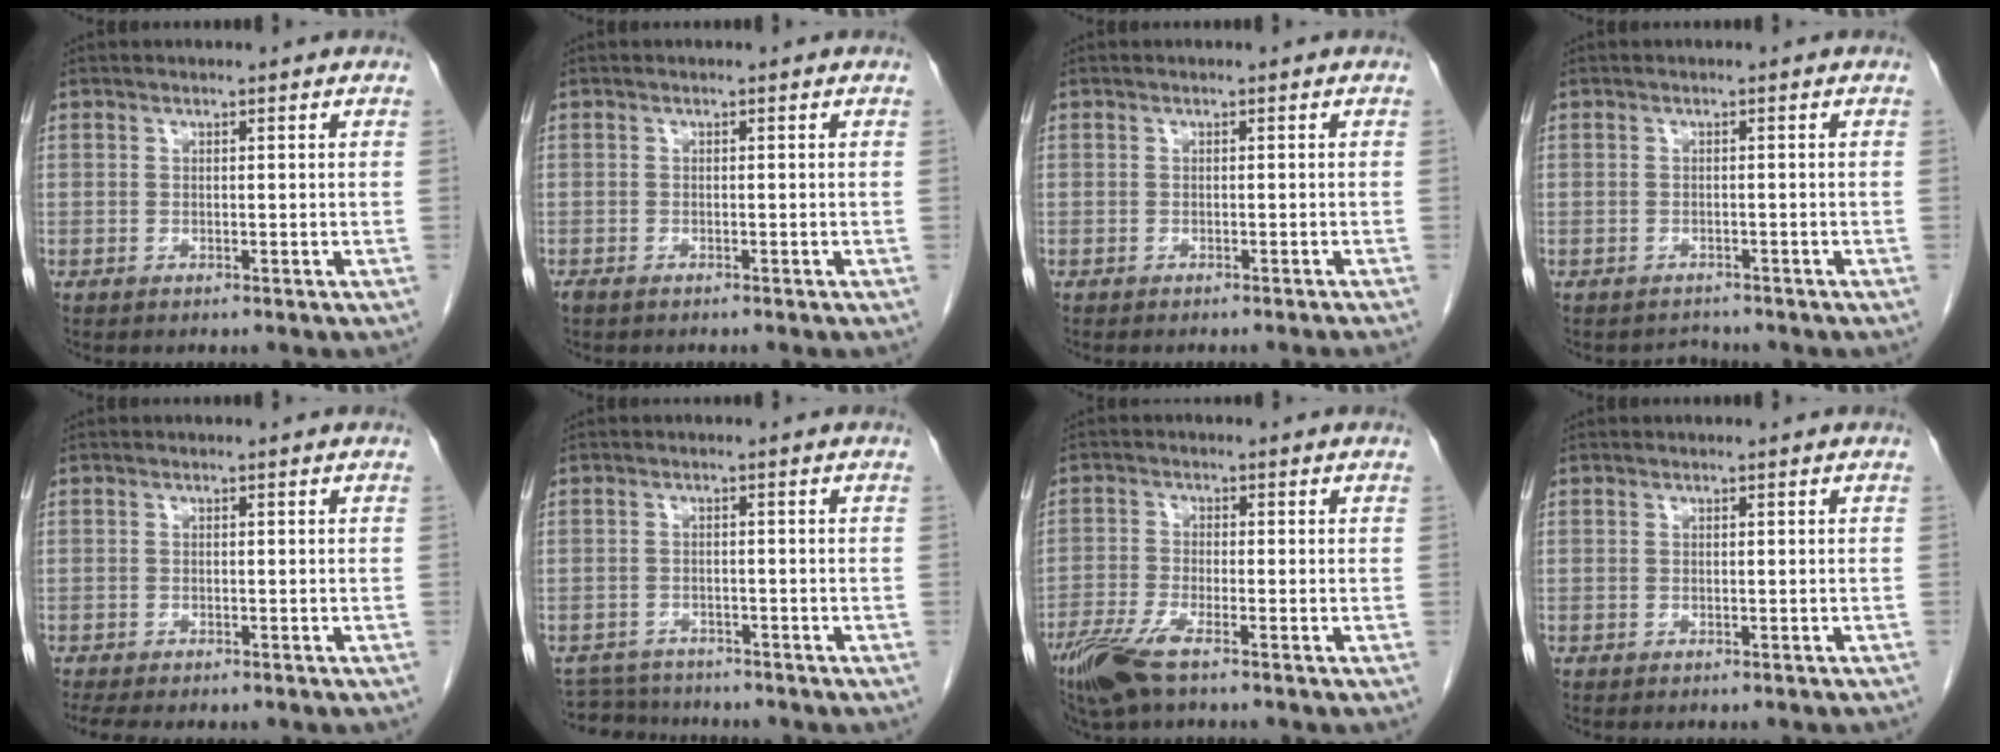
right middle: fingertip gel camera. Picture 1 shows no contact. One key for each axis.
{"total": 1.3, "fx": -1.0, "fy": 0.3, "fz": 0.7, "tx": -0.014, "ty": -0.003, "tz": -0.014}
{"total": 2.9, "fx": -2.6, "fy": -0.5, "fz": 1.2, "tx": -0.011, "ty": 0.004, "tz": -0.032}
{"total": 1.5, "fx": -1.3, "fy": 0.4, "fz": -0.5, "tx": 0.001, "ty": -0.007, "tz": -0.020}
{"total": 5.6, "fx": -4.6, "fy": 1.5, "fz": 2.9, "tx": -0.039, "ty": -0.010, "tz": -0.063}
{"total": 5.7, "fx": -5.5, "fy": 1.4, "fz": 0.1, "tx": 0.001, "ty": 0.002, "tz": -0.087}
{"total": 6.6, "fx": -4.4, "fy": 1.0, "fz": 4.7, "tx": -0.103, "ty": -0.014, "tz": -0.087}
{"total": 2.4, "fx": -2.2, "fy": 0.4, "fz": 1.0, "tx": -0.014, "ty": -0.002, "tz": -0.025}